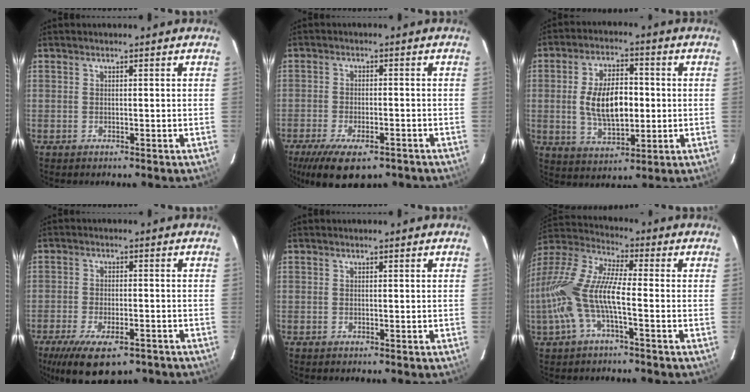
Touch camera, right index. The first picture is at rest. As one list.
[{"total": 12.8, "force": [-8.7, 5.0, 7.9], "torque": [-0.171, -0.034, -0.137]}, {"total": 12.1, "force": [-0.3, 6.1, 10.4], "torque": [-0.196, 0.005, 0.002]}, {"total": 13.9, "force": [-9.3, 5.5, 8.7], "torque": [-0.182, -0.033, -0.144]}, {"total": 0.0}, {"total": 15.8, "force": [-3.4, 4.6, 14.8], "torque": [-0.297, -0.003, -0.070]}]